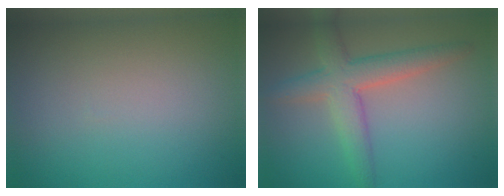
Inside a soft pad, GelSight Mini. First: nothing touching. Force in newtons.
{"total": 4.6, "press": 4.6, "slide": 0.2}